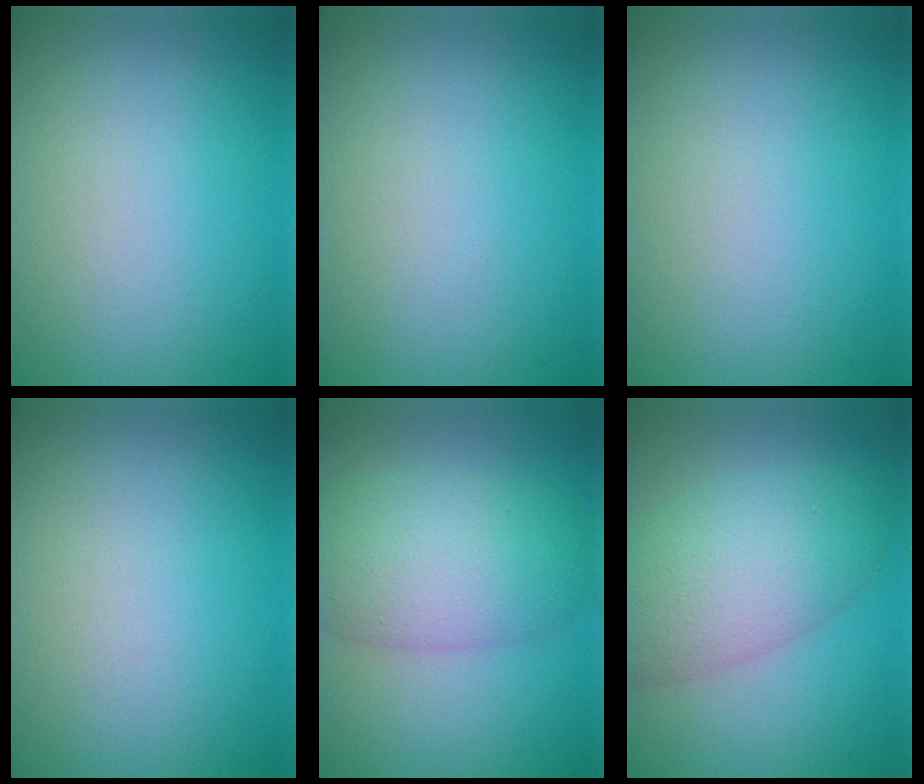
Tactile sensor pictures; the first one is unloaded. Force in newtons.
{"total": 0.0}
{"total": 0.0}
{"total": 0.0}
{"total": 7.0, "press": 7.0, "slide": 0.5}
{"total": 6.8, "press": 6.8, "slide": 0.1}